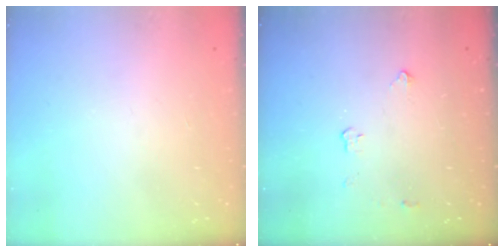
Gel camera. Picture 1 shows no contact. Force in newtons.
{"total": 2.8, "press": 2.8, "slide": 0.5}